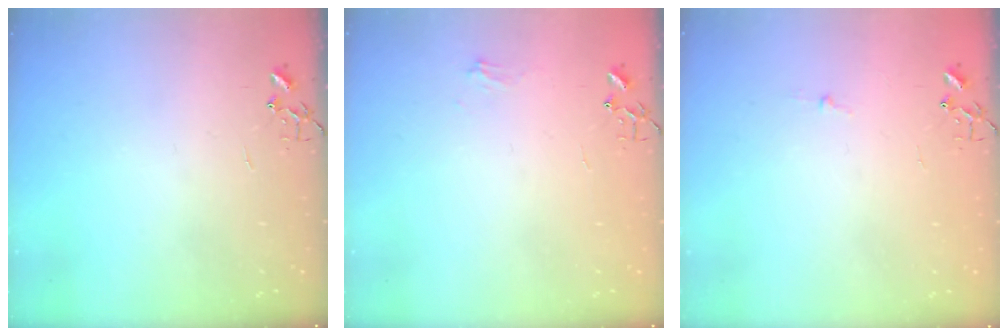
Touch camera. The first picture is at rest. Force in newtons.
{"total": 6.1, "press": 6.1, "slide": 0.7}
{"total": 2.7, "press": 2.7, "slide": 0.3}